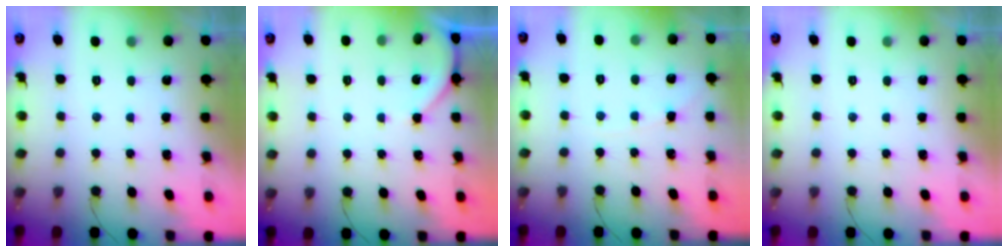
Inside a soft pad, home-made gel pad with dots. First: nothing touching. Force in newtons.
{"total": 3.9, "press": 3.8, "slide": 0.5}
{"total": 2.1, "press": 2.1, "slide": 0.3}
{"total": 0.0}